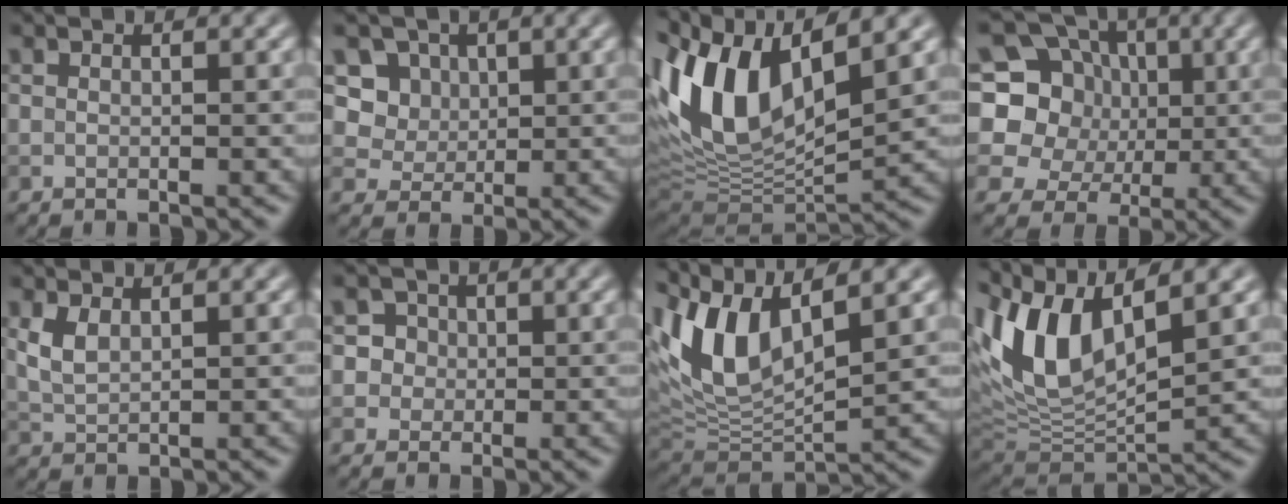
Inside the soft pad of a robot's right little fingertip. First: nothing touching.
{"total": 6.8, "force": [3.1, 5.5, 2.6], "torque": [-0.046, 0.001, 0.046]}
{"total": 12.2, "force": [4.1, 5.4, 10.2], "torque": [-0.203, 0.008, 0.074]}
{"total": 13.1, "force": [2.6, 11.6, 5.3], "torque": [-0.130, 0.039, 0.029]}
{"total": 2.0, "force": [0.9, 1.1, 1.5], "torque": [-0.041, 0.000, 0.023]}
{"total": 4.0, "force": [1.5, 3.5, 1.3], "torque": [-0.004, 0.015, 0.014]}
{"total": 8.8, "force": [3.9, 3.7, 7.0], "torque": [-0.150, 0.009, 0.073]}
{"total": 9.7, "force": [4.0, 4.2, 7.8], "torque": [-0.168, 0.006, 0.076]}